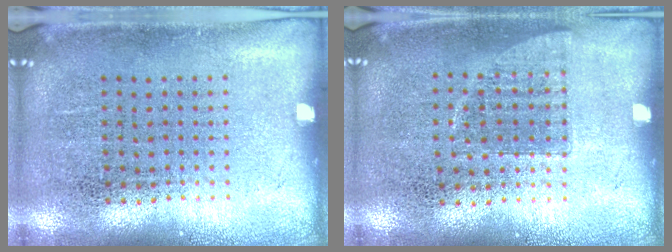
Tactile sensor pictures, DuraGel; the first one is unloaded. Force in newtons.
{"total": 0.8, "press": 0.7, "slide": 0.3}